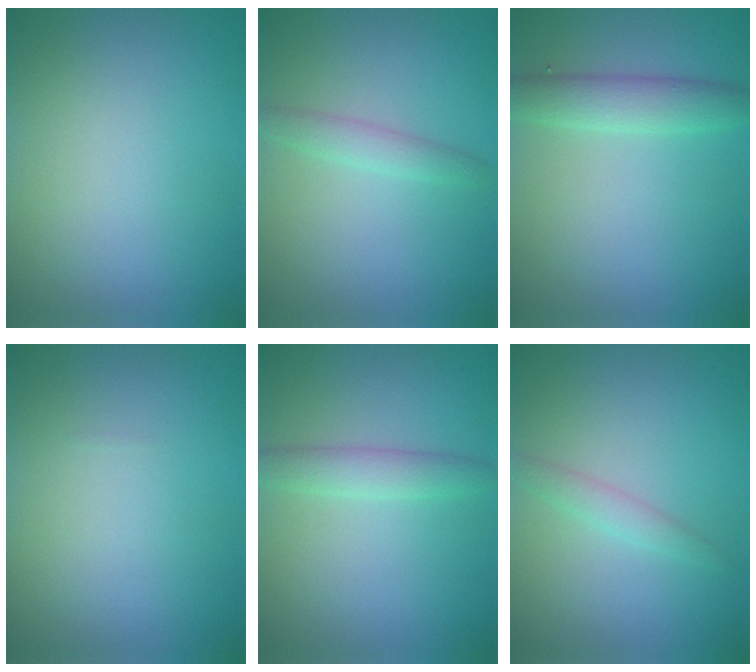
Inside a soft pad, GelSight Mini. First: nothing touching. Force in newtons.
{"total": 1.8, "press": 1.8, "slide": 0.1}
{"total": 3.2, "press": 3.2, "slide": 0.2}
{"total": 0.0}
{"total": 2.4, "press": 2.4, "slide": 0.1}
{"total": 1.4, "press": 1.4, "slide": 0.1}